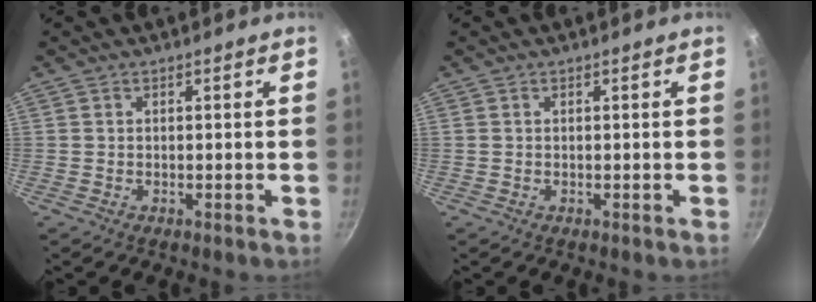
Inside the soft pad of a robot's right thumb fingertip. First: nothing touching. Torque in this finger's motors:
{"motor_torque": [-0.36, 0.09, -0.28, 0.18, 0.03]}